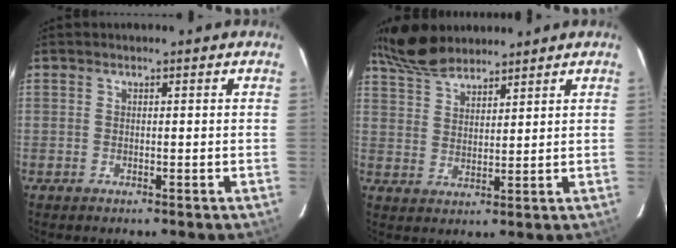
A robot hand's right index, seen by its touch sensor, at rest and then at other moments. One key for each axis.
{"total": 9.3, "fx": 8.2, "fy": 2.8, "fz": 3.5, "tx": -0.076, "ty": 0.025, "tz": 0.157}